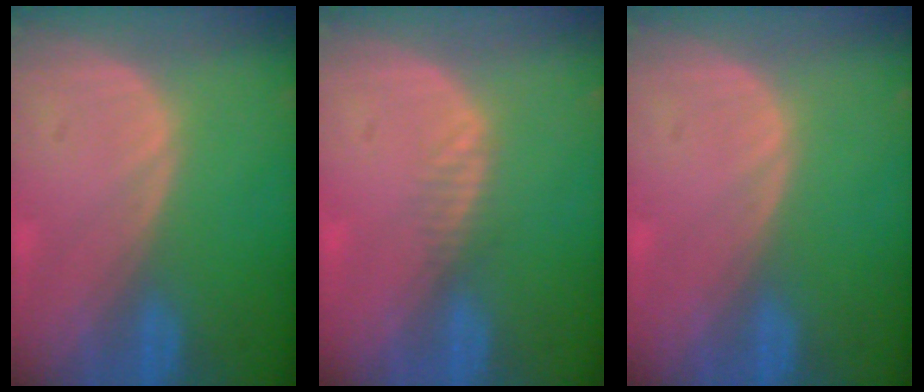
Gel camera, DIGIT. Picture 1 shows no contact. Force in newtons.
{"total": 1.3, "press": 1.1, "slide": 0.7}
{"total": 0.0}